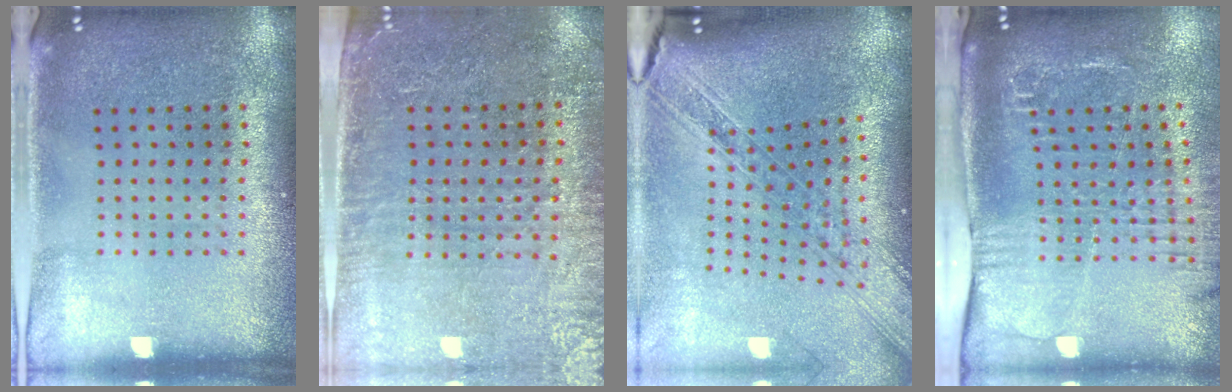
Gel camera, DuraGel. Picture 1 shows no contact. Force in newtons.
{"total": 3.5, "press": 3.1, "slide": 1.7}
{"total": 2.4, "press": 2.0, "slide": 1.3}
{"total": 2.7, "press": 2.1, "slide": 1.6}